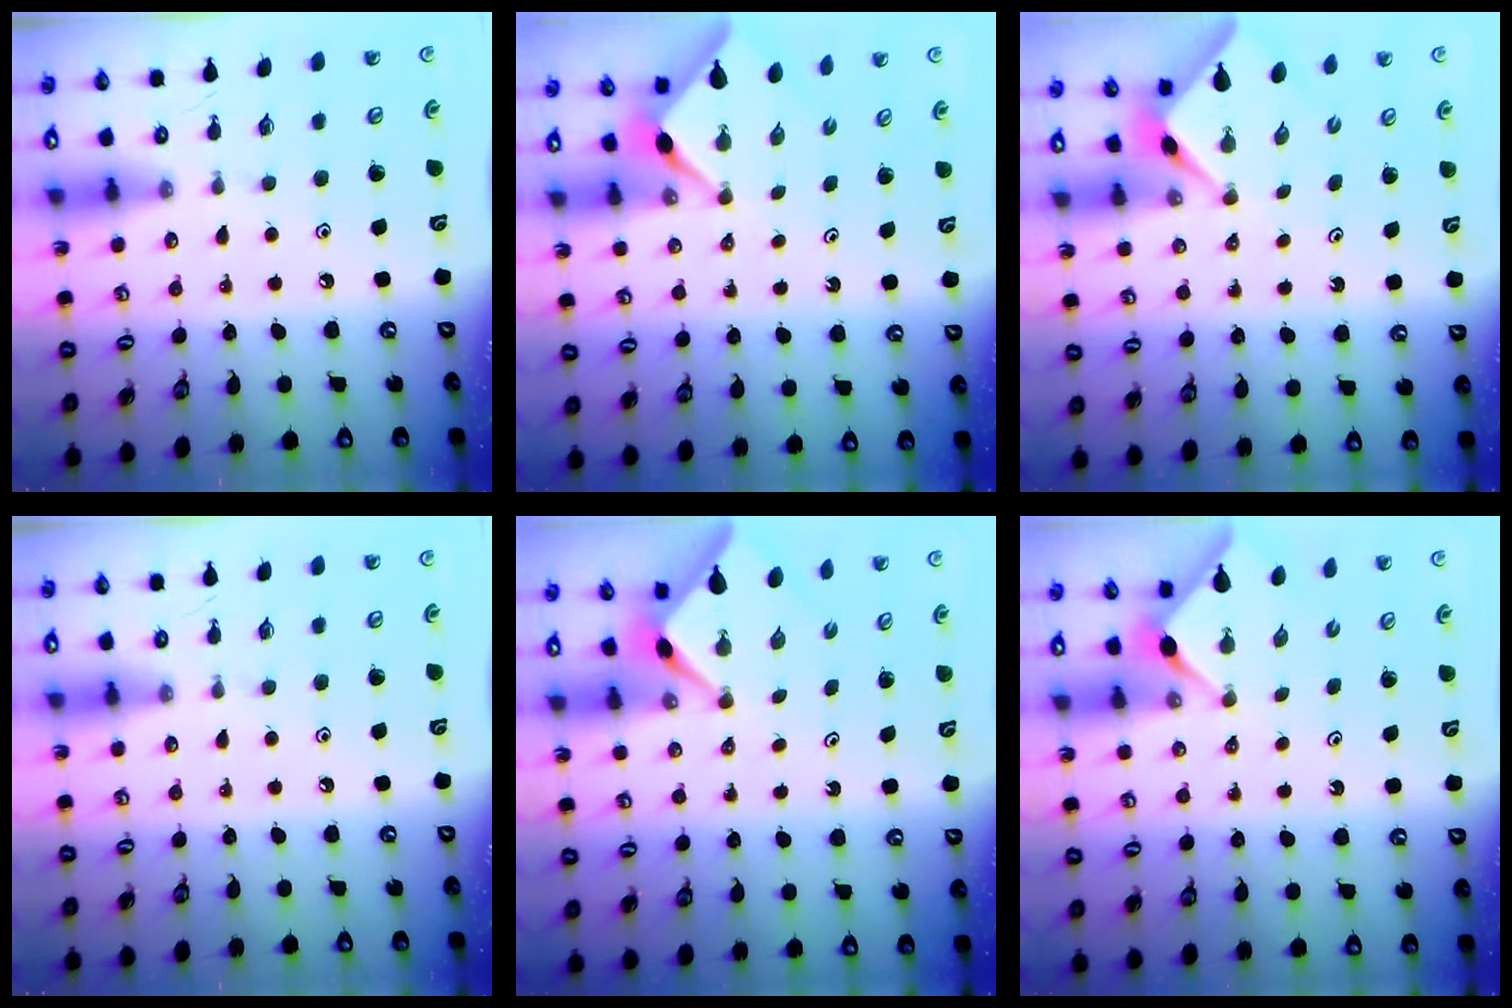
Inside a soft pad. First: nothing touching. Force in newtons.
{"total": 2.1, "press": 2.1, "slide": 0.3}
{"total": 2.2, "press": 2.2, "slide": 0.3}
{"total": 0.0}
{"total": 2.6, "press": 2.6, "slide": 0.3}
{"total": 3.0, "press": 3.0, "slide": 0.3}